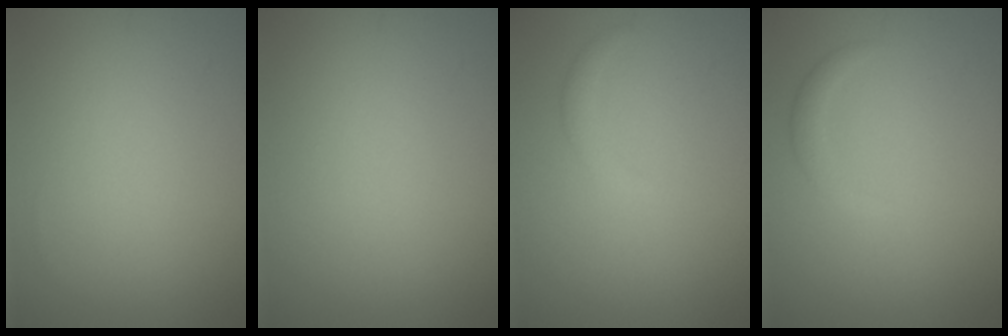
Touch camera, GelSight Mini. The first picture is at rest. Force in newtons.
{"total": 0.0}
{"total": 1.1, "press": 1.1, "slide": 0.1}
{"total": 1.2, "press": 1.2, "slide": 0.0}